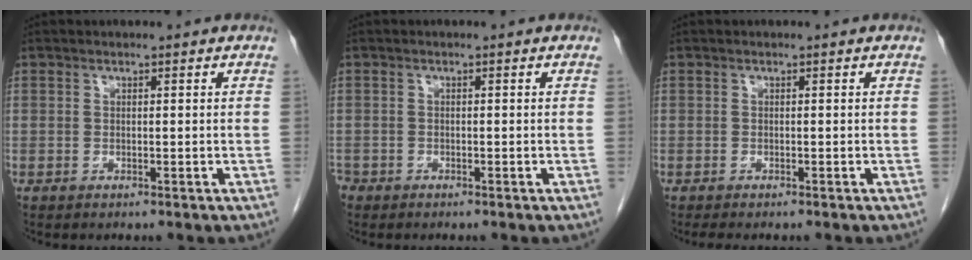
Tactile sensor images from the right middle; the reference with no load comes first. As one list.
[{"total": 1.9, "force": [-1.5, 1.1, 0.3], "torque": [-0.015, -0.001, -0.029]}, {"total": 2.5, "force": [-2.1, 0.4, 1.3], "torque": [-0.023, -0.009, -0.027]}]